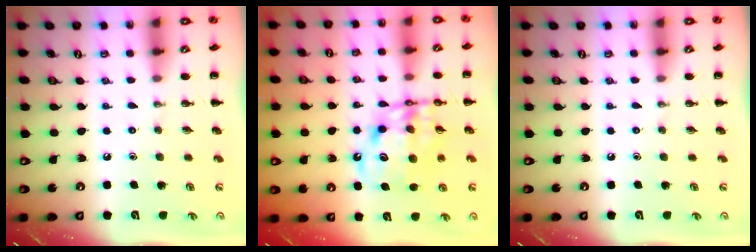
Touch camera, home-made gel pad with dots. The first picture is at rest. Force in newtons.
{"total": 11.9, "press": 11.6, "slide": 2.9}
{"total": 0.0}